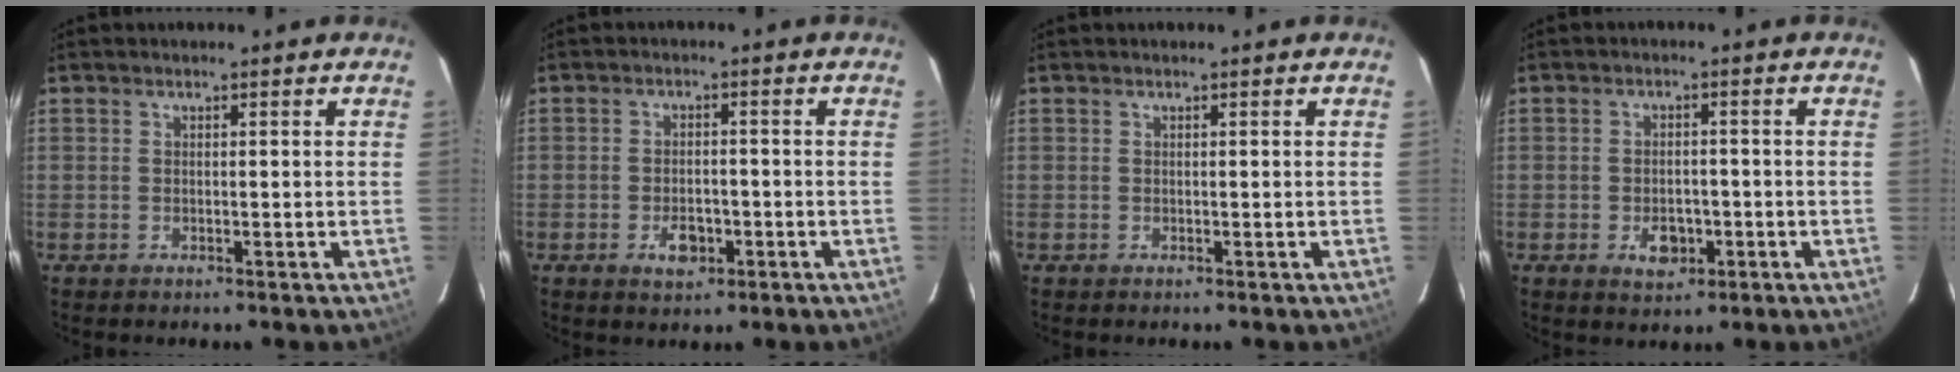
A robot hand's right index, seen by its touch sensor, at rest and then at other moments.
{"total": 4.5, "force": [-2.0, 2.8, 2.9], "torque": [-0.054, 0.002, -0.028]}
{"total": 0.0}
{"total": 4.8, "force": [-1.8, 3.3, 2.9], "torque": [-0.052, 0.004, -0.022]}